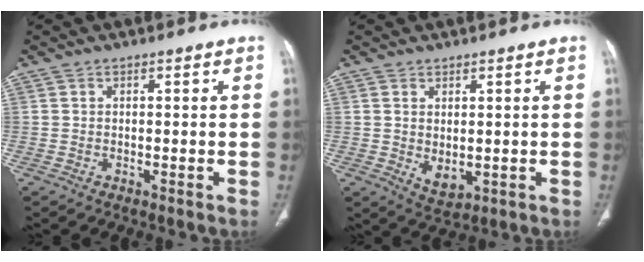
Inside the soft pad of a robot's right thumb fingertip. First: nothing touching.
{"total": 4.5, "force": [-0.2, 2.8, 3.5], "torque": [-0.056, -0.009, 0.012]}